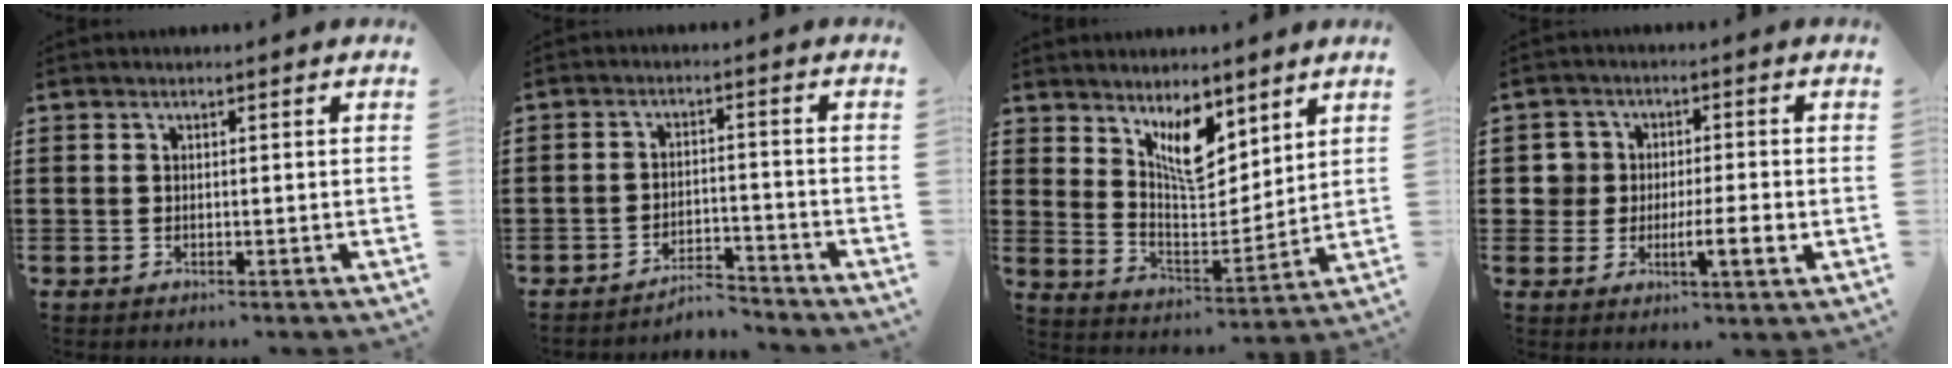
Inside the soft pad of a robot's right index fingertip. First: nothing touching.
{"total": 3.9, "force": [-3.8, 0.4, 0.1], "torque": [-0.008, 0.003, -0.081]}
{"total": 8.2, "force": [5.8, 3.6, 4.6], "torque": [-0.079, -0.030, 0.101]}
{"total": 5.0, "force": [-0.9, 3.3, 3.7], "torque": [-0.080, 0.007, -0.019]}